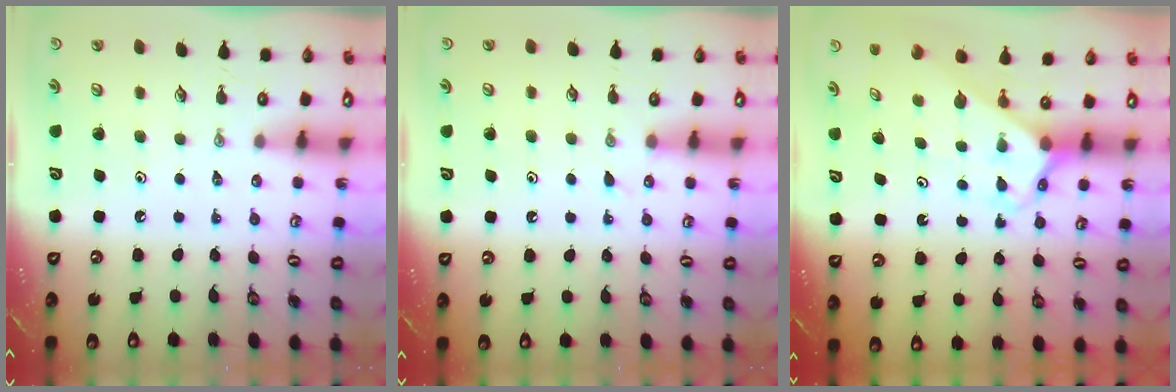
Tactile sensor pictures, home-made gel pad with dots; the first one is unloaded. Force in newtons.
{"total": 2.9, "press": 2.8, "slide": 0.4}
{"total": 2.5, "press": 2.5, "slide": 0.2}